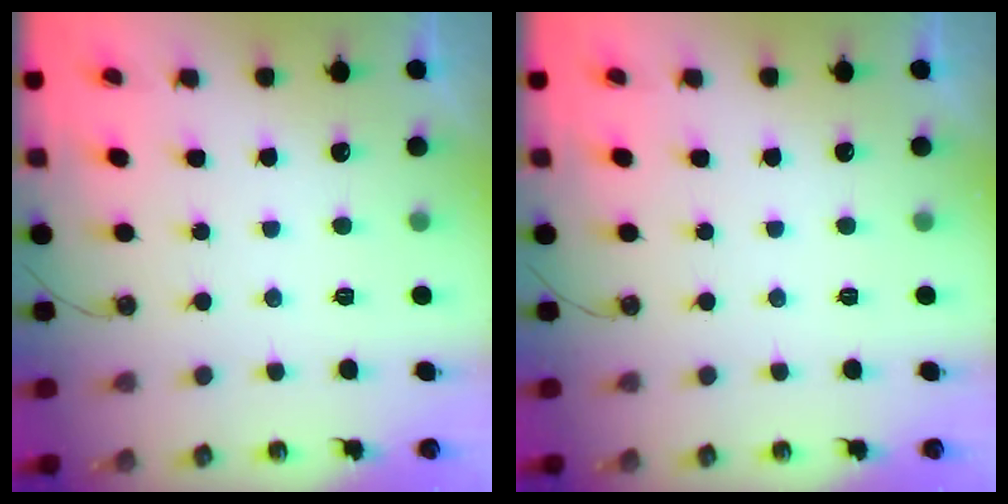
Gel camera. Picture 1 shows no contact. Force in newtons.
{"total": 0.0}